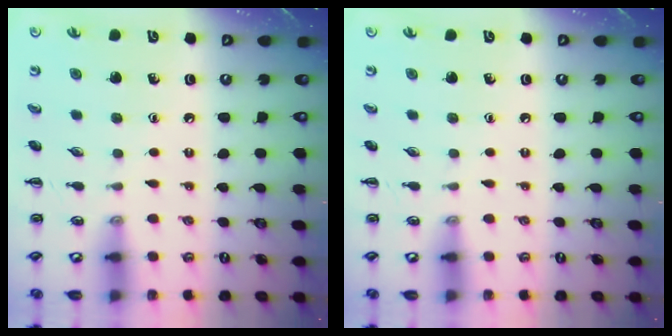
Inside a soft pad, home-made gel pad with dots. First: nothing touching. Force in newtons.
{"total": 0.0}